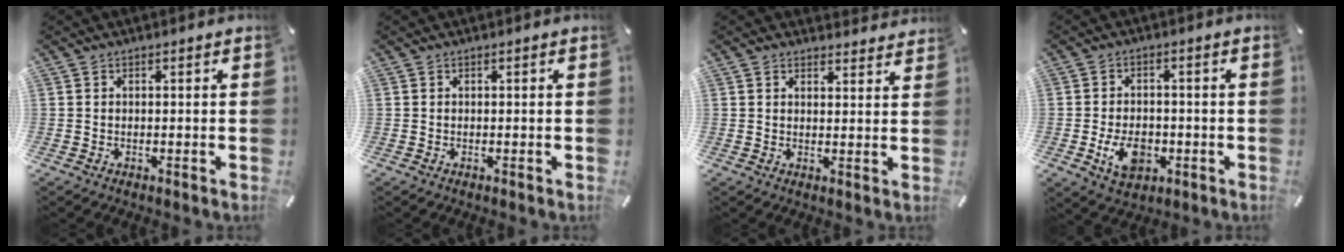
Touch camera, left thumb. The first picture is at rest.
{"total": 0.0}
{"total": 2.3, "force": [1.9, 1.2, 0.1], "torque": [0.003, -0.009, 0.033]}
{"total": 8.0, "force": [-2.2, 5.5, 5.4], "torque": [-0.103, 0.001, -0.042]}